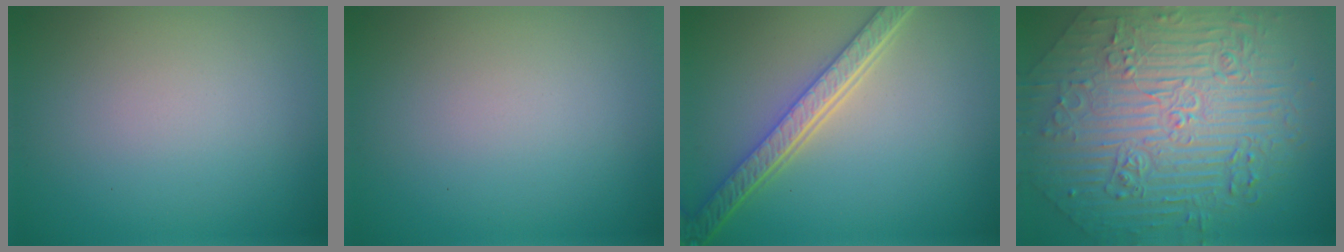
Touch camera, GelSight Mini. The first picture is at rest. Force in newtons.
{"total": 0.0}
{"total": 5.4, "press": 4.2, "slide": 3.4}
{"total": 10.1, "press": 7.6, "slide": 6.6}